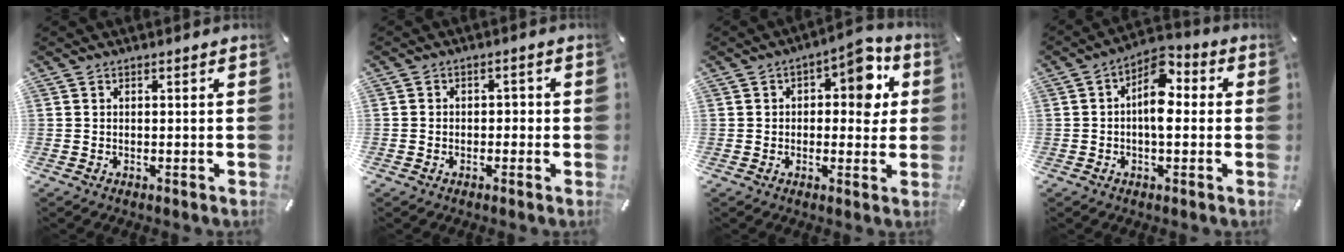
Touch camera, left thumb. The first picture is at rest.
{"total": 2.2, "force": [-1.2, 1.7, 0.5], "torque": [-0.011, 0.012, -0.027]}
{"total": 8.6, "force": [2.4, 5.1, 6.4], "torque": [-0.065, -0.014, 0.030]}
{"total": 8.4, "force": [0.4, 4.6, 7.0], "torque": [-0.093, -0.008, 0.006]}